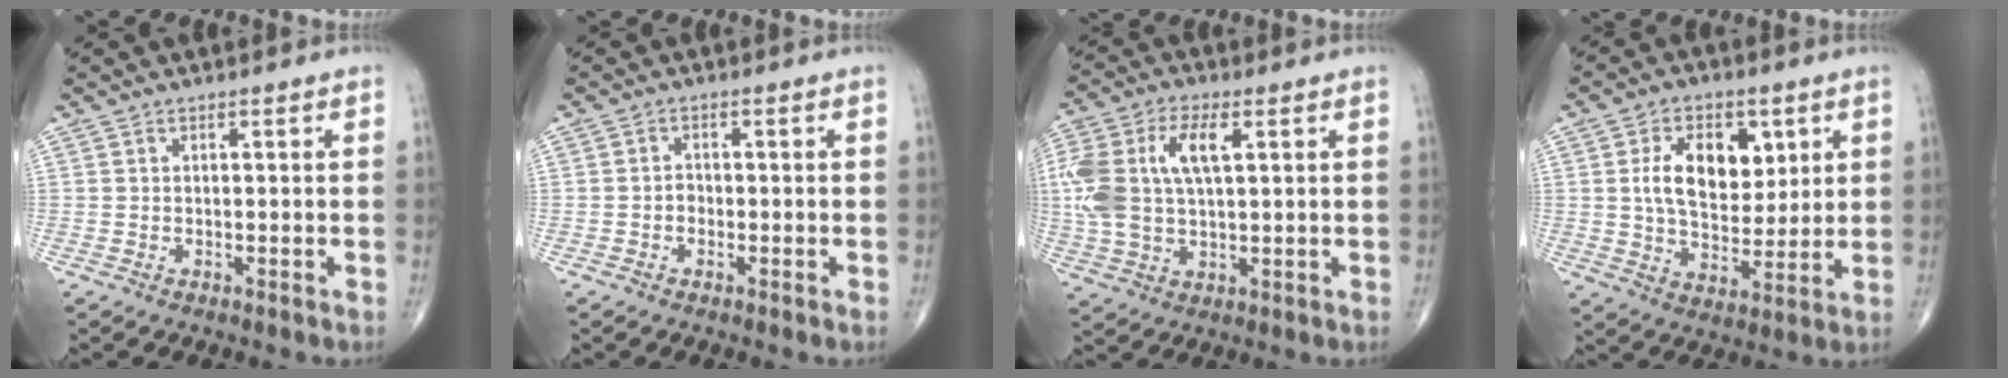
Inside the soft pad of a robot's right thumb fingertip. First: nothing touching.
{"total": 1.6, "force": [-0.6, 1.2, 0.7], "torque": [-0.005, 0.006, -0.013]}
{"total": 14.9, "force": [3.0, 7.7, 12.4], "torque": [-0.283, 0.017, 0.059]}
{"total": 13.3, "force": [3.5, 8.3, 9.8], "torque": [-0.119, -0.014, 0.062]}